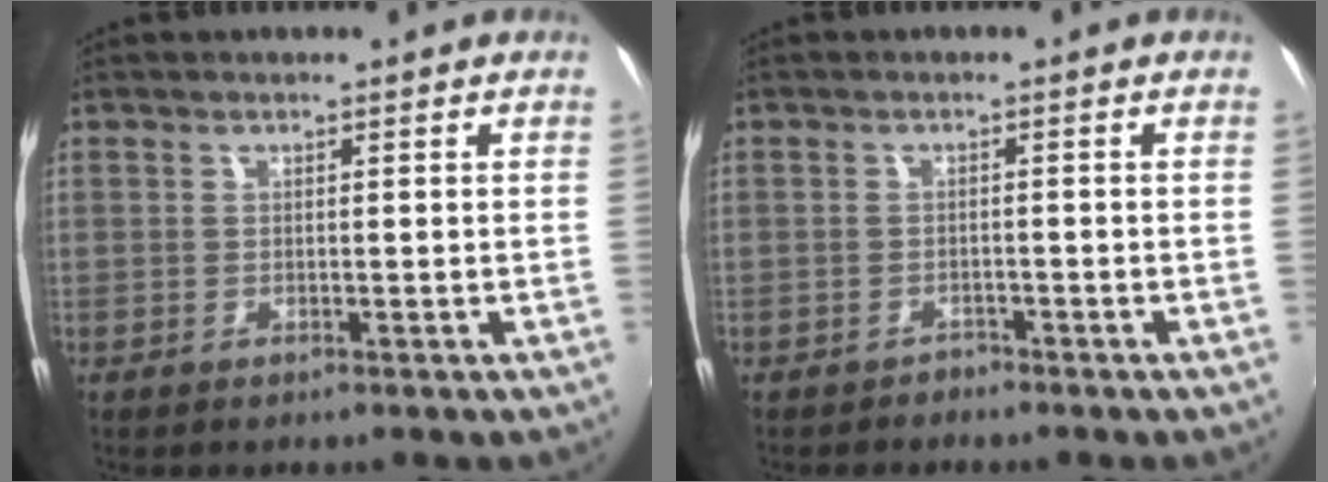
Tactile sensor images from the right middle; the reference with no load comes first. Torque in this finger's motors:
{"motor_torque": [-0.31, -0.51, -0.30, -0.03]}